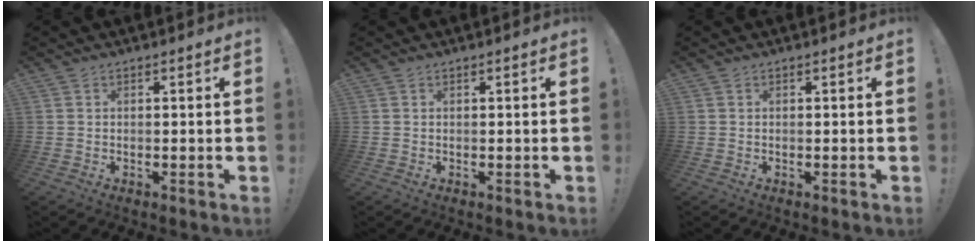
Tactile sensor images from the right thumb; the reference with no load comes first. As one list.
[{"total": 0.0}, {"total": 0.0}]